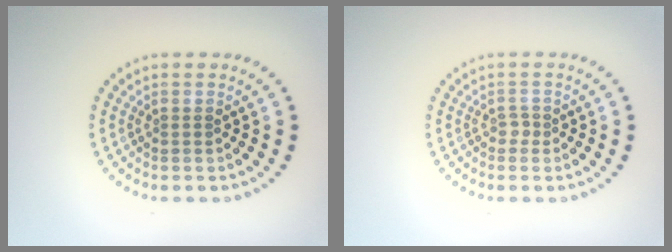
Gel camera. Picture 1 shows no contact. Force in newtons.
{"total": 0.9, "press": 0.7, "slide": 0.6}